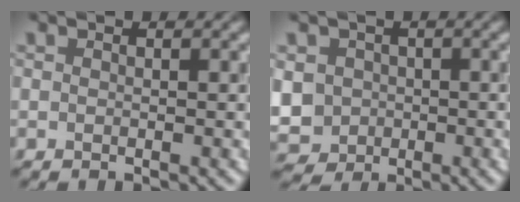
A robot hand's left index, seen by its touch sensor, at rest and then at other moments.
{"total": 5.6, "force": [-0.8, 5.1, 2.0], "torque": [-0.051, 0.000, -0.034]}